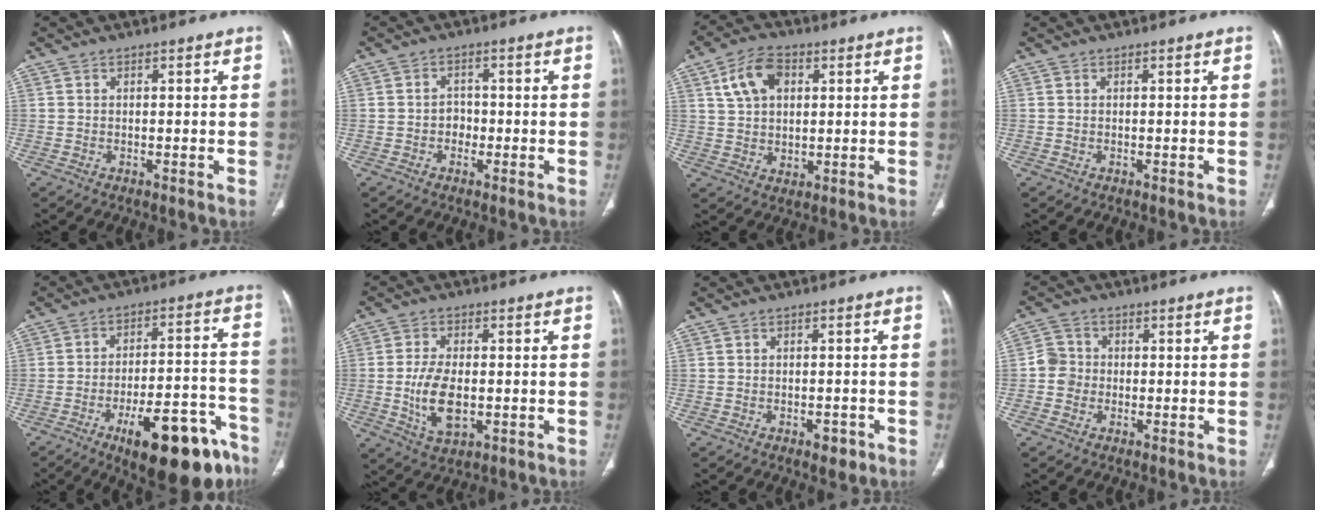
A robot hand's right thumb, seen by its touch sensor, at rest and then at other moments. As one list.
[{"total": 2.7, "force": [-0.8, 2.3, 1.2], "torque": [-0.001, 0.010, -0.019]}, {"total": 9.5, "force": [3.4, 6.3, 6.2], "torque": [-0.100, -0.003, 0.061]}, {"total": 0.0}, {"total": 21.3, "force": [-12.7, 7.4, 15.4], "torque": [-0.147, 0.086, -0.178]}, {"total": 9.1, "force": [-1.3, 4.9, 7.6], "torque": [-0.141, -0.004, -0.016]}, {"total": 2.7, "force": [-1.4, 1.5, 1.7], "torque": [-0.012, 0.006, -0.013]}, {"total": 3.9, "force": [-0.6, 3.7, 1.1], "torque": [0.000, 0.009, -0.021]}]